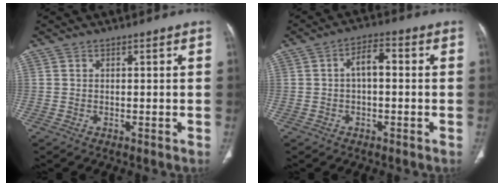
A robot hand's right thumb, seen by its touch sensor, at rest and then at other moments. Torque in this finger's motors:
{"motor_torque": [2.23, 2.78, 0.73, -0.53, 0.06]}